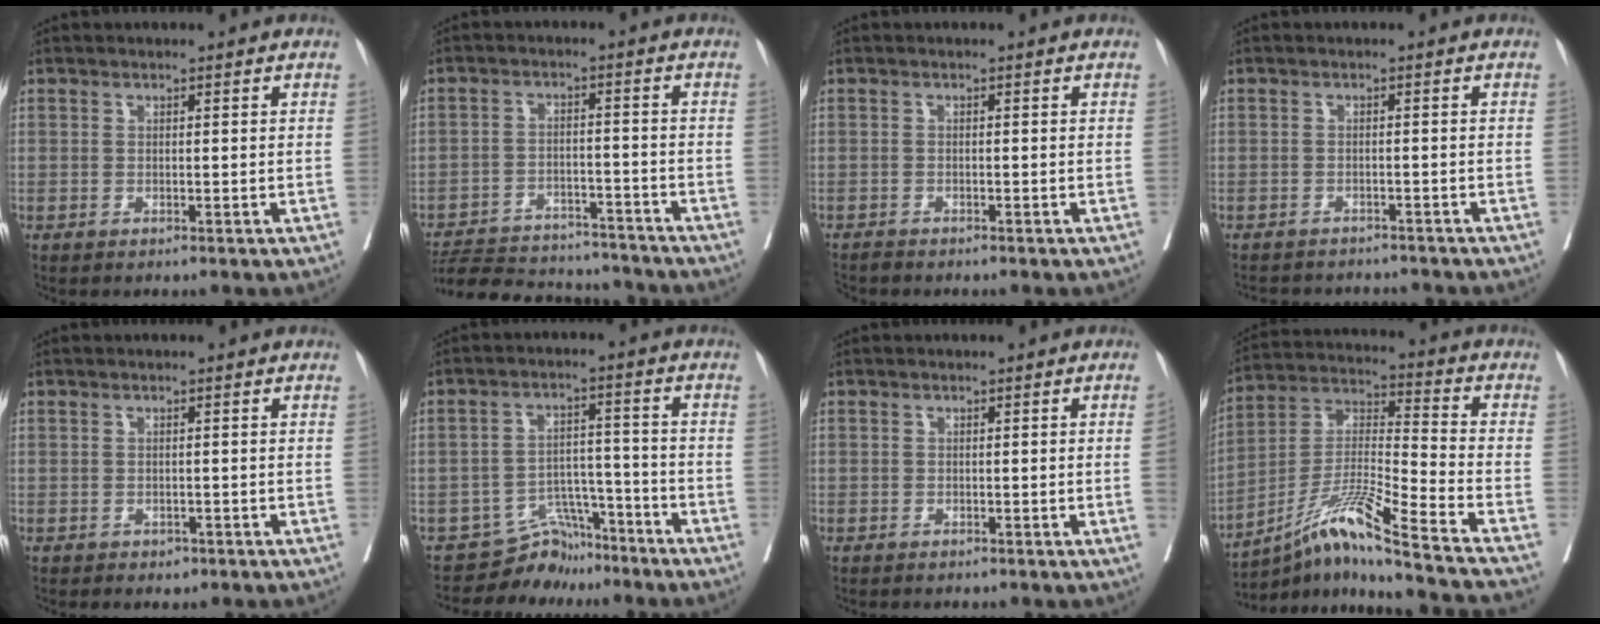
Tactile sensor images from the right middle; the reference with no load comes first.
{"total": 15.1, "force": [-14.0, 4.8, 3.2], "torque": [-0.054, 0.010, -0.198]}
{"total": 1.7, "force": [-1.7, 0.1, 0.2], "torque": [-0.007, -0.005, -0.029]}
{"total": 8.1, "force": [-7.7, 2.1, 1.5], "torque": [-0.024, 0.004, -0.095]}
{"total": 0.9, "force": [-0.5, 0.7, 0.3], "torque": [-0.007, 0.000, -0.005]}
{"total": 6.2, "force": [-5.7, 2.4, -0.6], "torque": [0.013, 0.037, -0.093]}
{"total": 0.6, "force": [-0.2, 0.2, 0.5], "torque": [-0.014, -0.001, -0.004]}
{"total": 16.8, "force": [-13.0, -2.5, 10.3], "torque": [-0.202, -0.007, -0.235]}